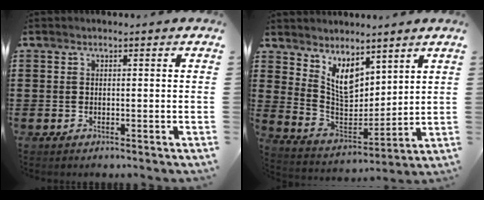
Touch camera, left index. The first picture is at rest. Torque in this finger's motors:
{"motor_torque": [1.25, -0.89, 0.37, 0.16]}